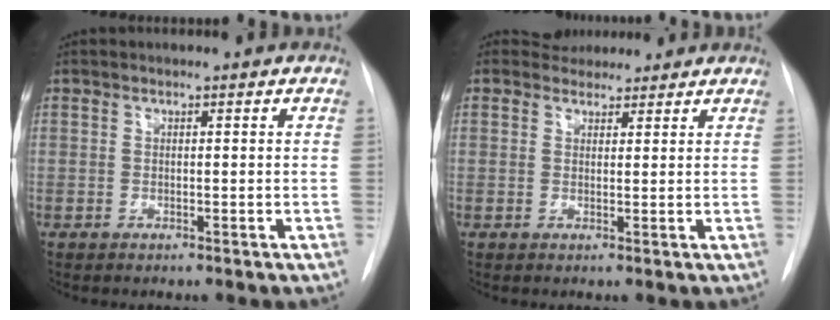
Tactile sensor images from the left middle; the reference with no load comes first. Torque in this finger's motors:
{"motor_torque": [0.04, -0.18, -0.07, 0.00]}